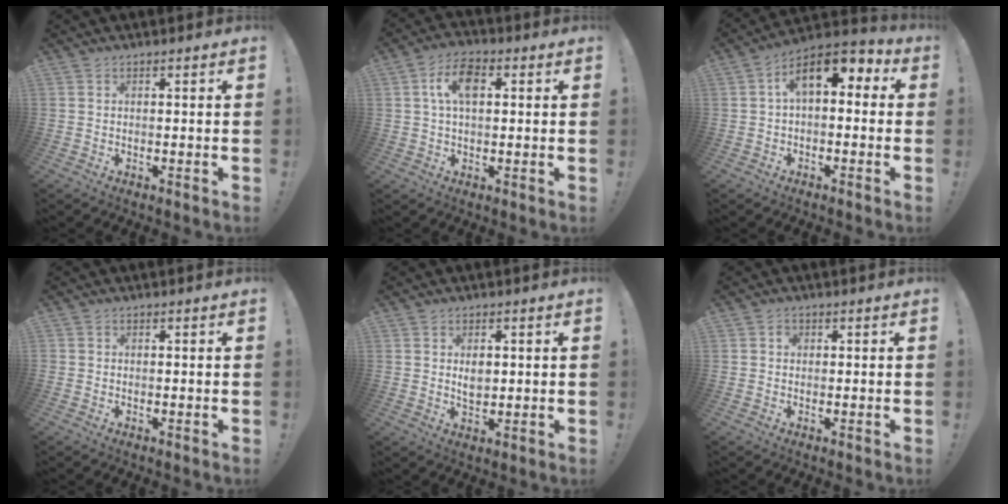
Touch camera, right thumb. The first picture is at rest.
{"total": 8.8, "force": [2.0, 5.1, 6.8], "torque": [-0.107, 0.010, 0.037]}
{"total": 10.2, "force": [3.1, 5.0, 8.4], "torque": [-0.129, -0.006, 0.058]}
{"total": 0.7, "force": [-0.3, 0.6, 0.1], "torque": [-0.006, 0.005, -0.003]}
{"total": 4.0, "force": [0.7, 2.8, 2.8], "torque": [-0.043, 0.001, 0.010]}
{"total": 1.3, "force": [0.1, 1.2, 0.5], "torque": [-0.001, 0.000, -0.001]}